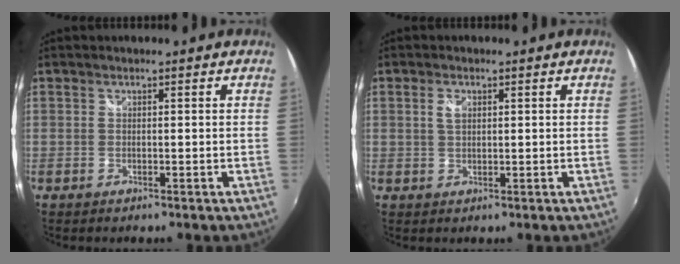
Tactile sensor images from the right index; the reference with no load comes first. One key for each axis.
{"total": 2.1, "fx": 0.6, "fy": 1.2, "fz": 1.6, "tx": -0.029, "ty": 0.002, "tz": 0.011}